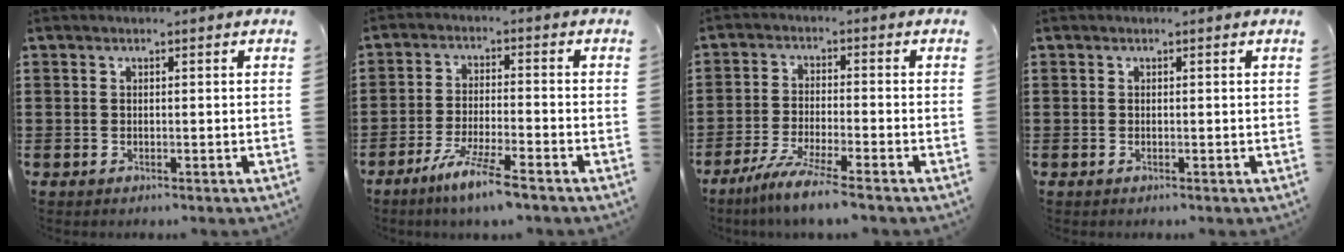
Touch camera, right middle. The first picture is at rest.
{"total": 6.6, "force": [-5.2, 0.0, 4.0], "torque": [-0.089, -0.015, -0.097]}
{"total": 5.9, "force": [-5.0, -0.5, 3.2], "torque": [-0.069, -0.021, -0.095]}
{"total": 0.0}